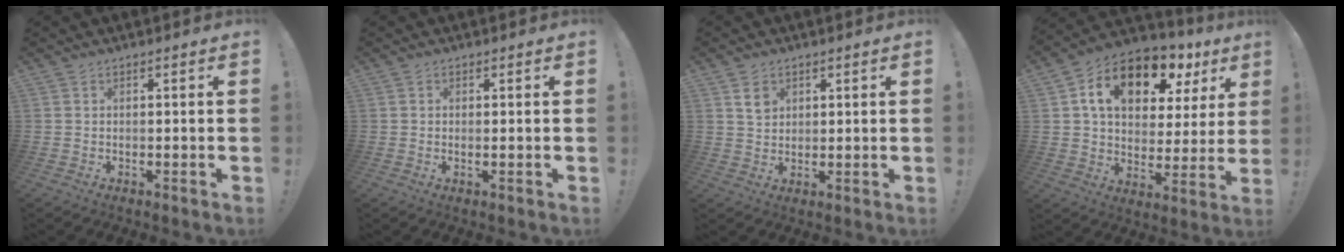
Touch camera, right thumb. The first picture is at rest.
{"total": 0.8, "force": [0.3, -0.1, 0.7], "torque": [-0.006, -0.004, 0.004]}
{"total": 3.0, "force": [1.5, 2.2, 1.4], "torque": [-0.012, -0.005, 0.026]}
{"total": 16.8, "force": [8.9, 9.5, 10.6], "torque": [-0.177, -0.039, 0.153]}